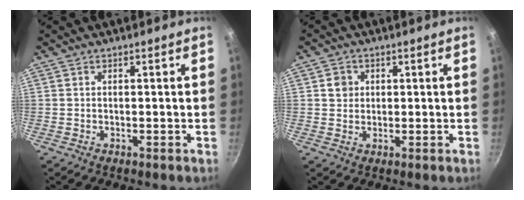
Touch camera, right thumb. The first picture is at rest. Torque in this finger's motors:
{"motor_torque": [-0.18, 0.89, 0.44, 0.05, -0.03]}